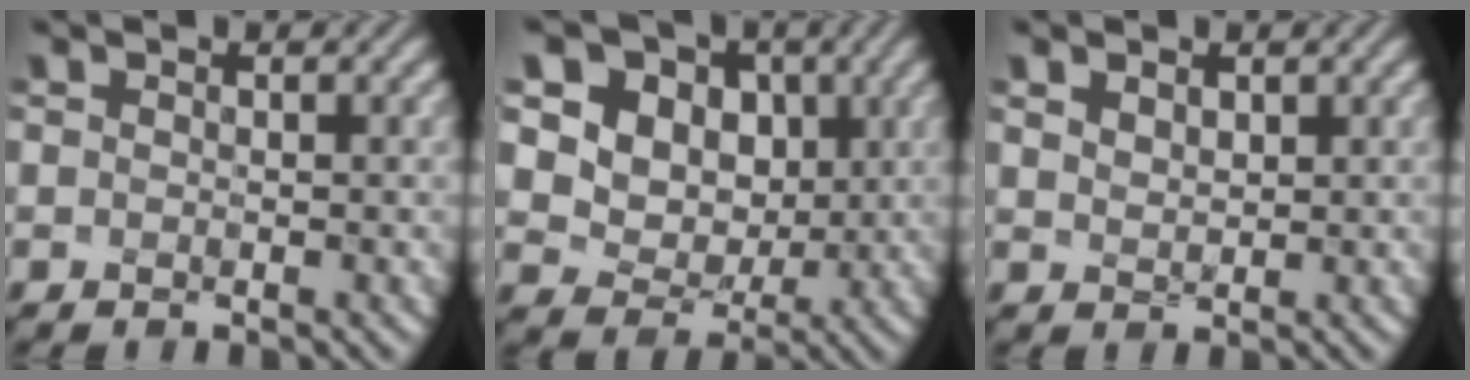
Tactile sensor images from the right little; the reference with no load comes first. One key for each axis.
{"total": 11.9, "fx": 4.7, "fy": 9.4, "fz": 5.6, "tx": -0.123, "ty": 0.015, "tz": 0.096}
{"total": 2.2, "fx": 1.3, "fy": 1.3, "fz": 1.1, "tx": -0.032, "ty": 0.010, "tz": 0.022}